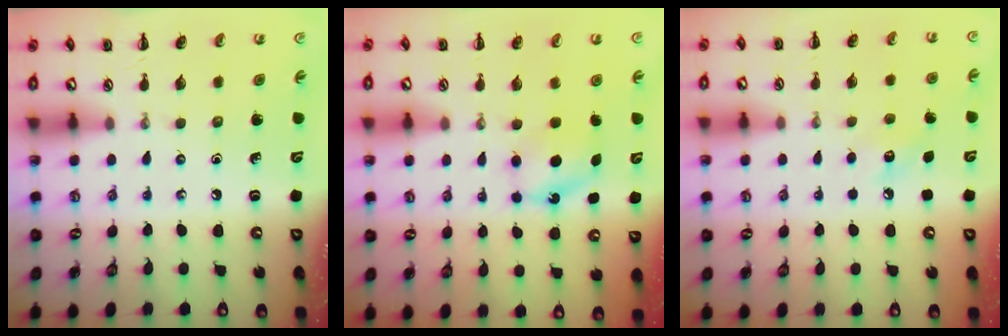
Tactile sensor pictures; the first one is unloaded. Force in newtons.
{"total": 6.1, "press": 5.9, "slide": 1.8}
{"total": 6.2, "press": 6.0, "slide": 1.6}